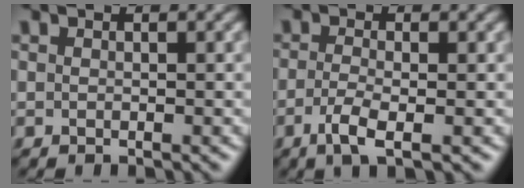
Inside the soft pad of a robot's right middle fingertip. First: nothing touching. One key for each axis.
{"total": 2.7, "fx": -1.1, "fy": 0.7, "fz": 2.3, "tx": -0.054, "ty": -0.004, "tz": -0.026}